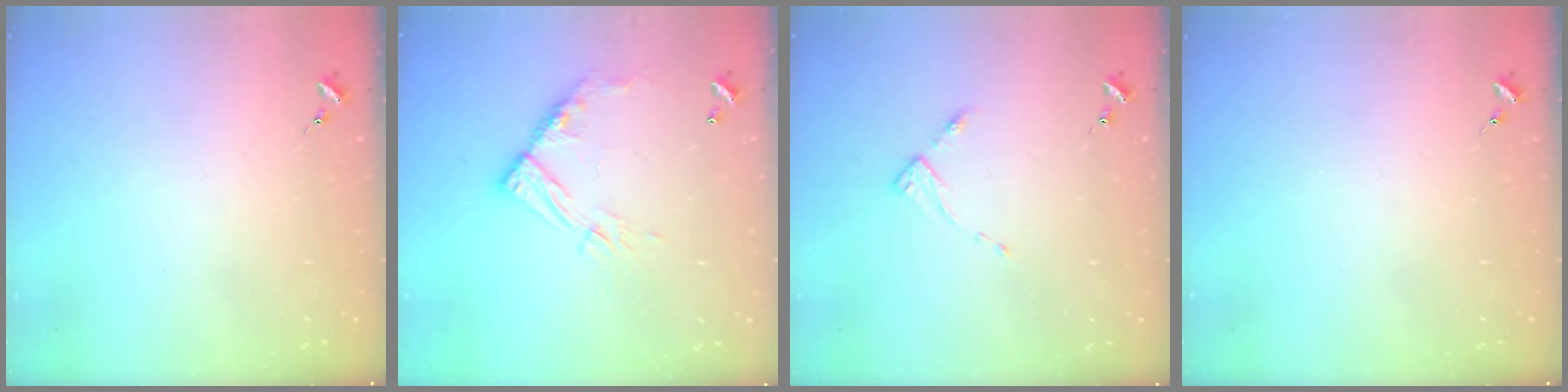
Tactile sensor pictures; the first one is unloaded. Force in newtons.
{"total": 11.8, "press": 11.7, "slide": 1.0}
{"total": 3.7, "press": 3.6, "slide": 0.4}
{"total": 0.0}